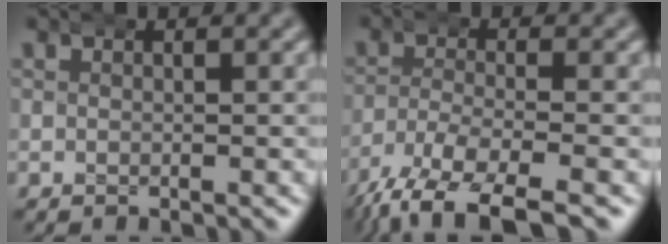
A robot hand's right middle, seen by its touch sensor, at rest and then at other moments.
{"total": 7.9, "force": [-5.3, 3.1, 5.0], "torque": [-0.101, -0.035, -0.066]}